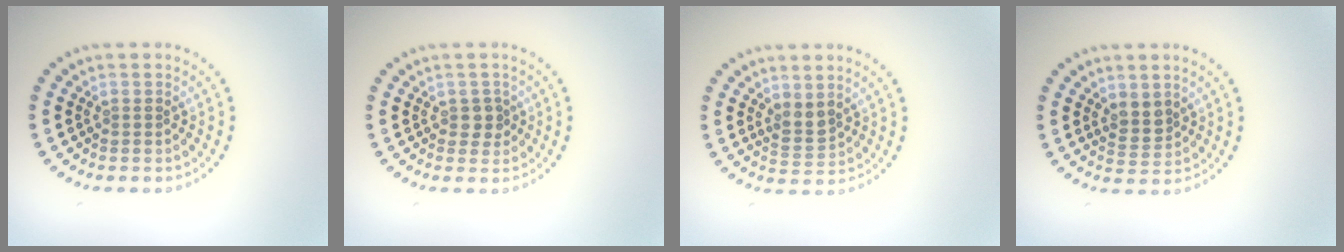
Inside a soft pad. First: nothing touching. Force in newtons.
{"total": 1.4, "press": 1.3, "slide": 0.4}
{"total": 1.8, "press": 1.6, "slide": 1.0}
{"total": 2.1, "press": 1.9, "slide": 0.9}